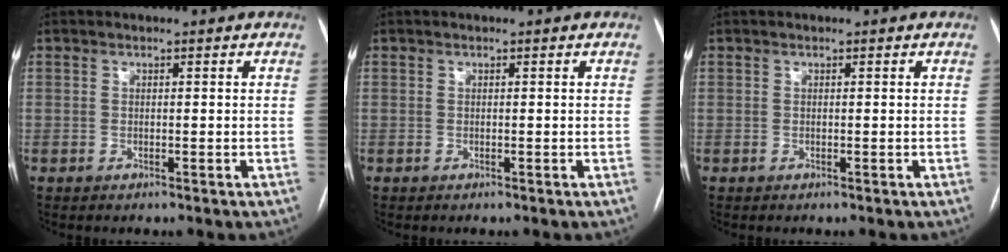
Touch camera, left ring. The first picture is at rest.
{"total": 0.0}
{"total": 0.0}